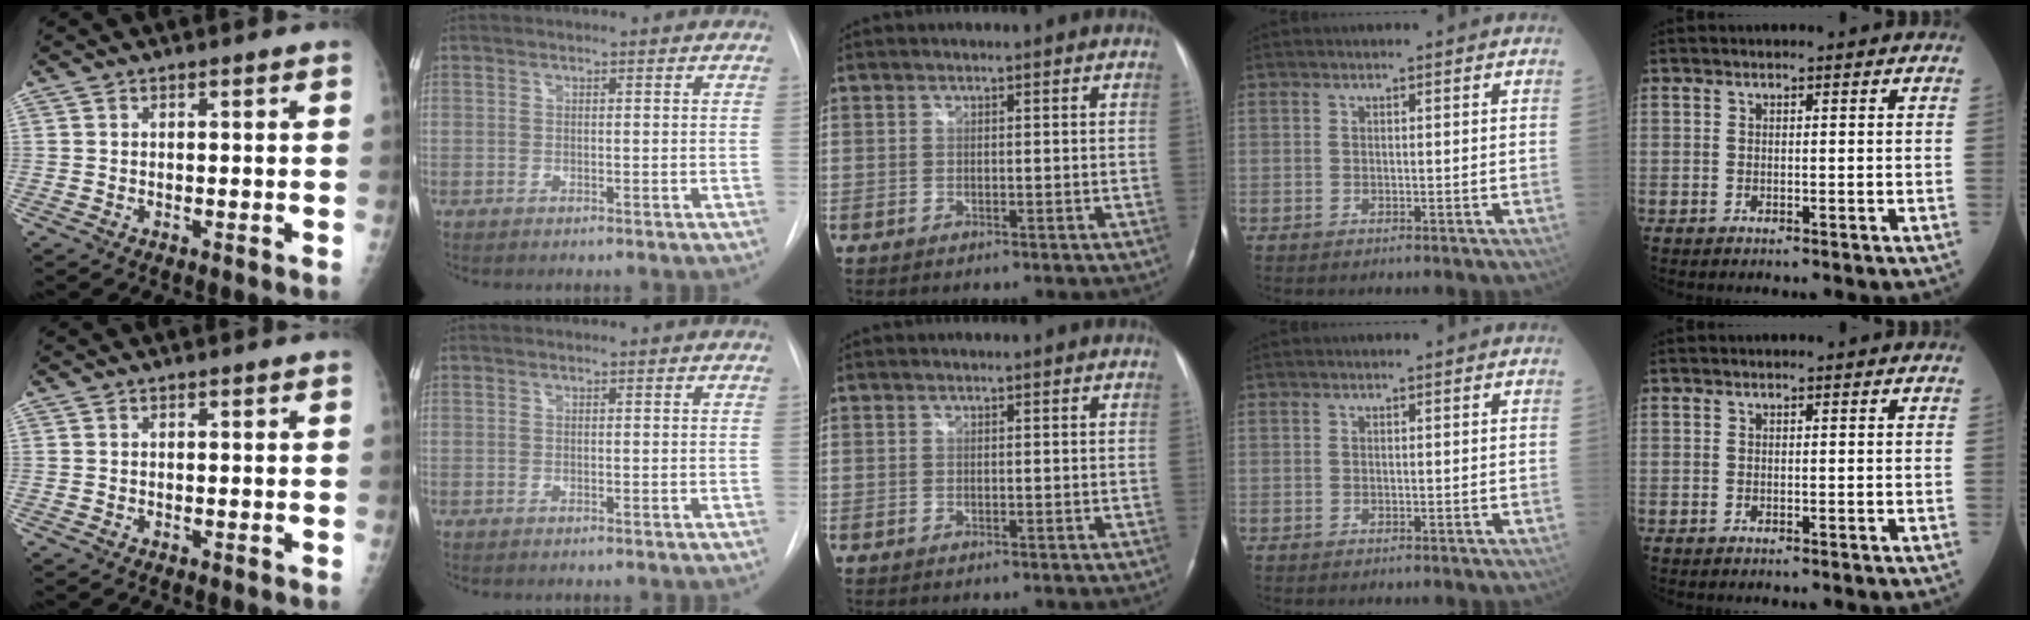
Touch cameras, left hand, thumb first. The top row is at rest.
{}